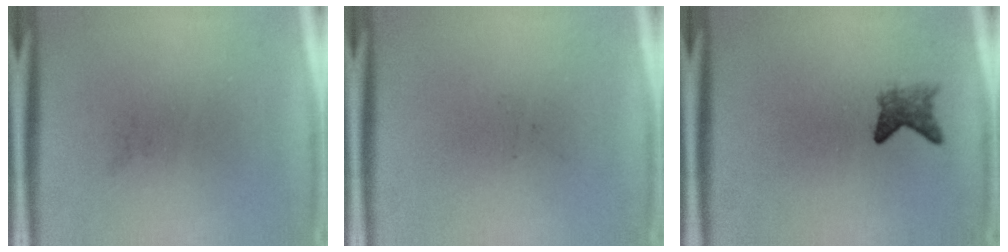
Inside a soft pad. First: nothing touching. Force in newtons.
{"total": 0.0}
{"total": 2.5}